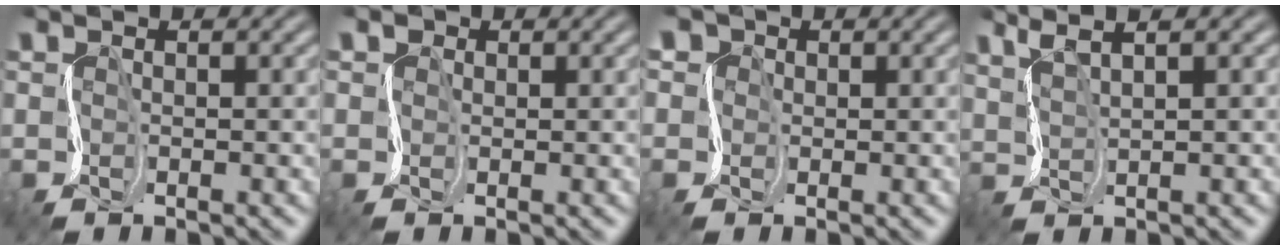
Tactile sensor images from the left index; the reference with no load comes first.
{"total": 1.1, "force": [0.5, 0.9, 0.2], "torque": [0.000, 0.010, -0.004]}
{"total": 3.4, "force": [0.1, 3.1, 1.5], "torque": [-0.028, 0.010, -0.026]}
{"total": 3.4, "force": [3.3, 0.2, 0.8], "torque": [-0.027, 0.018, 0.042]}